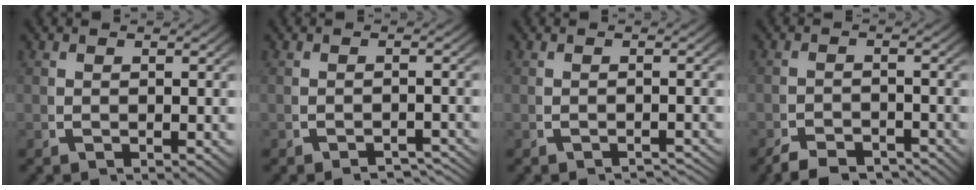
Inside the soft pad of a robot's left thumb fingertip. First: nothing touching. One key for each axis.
{"total": 4.0, "fx": -3.7, "fy": 1.0, "fz": 1.2, "tx": -0.007, "ty": -0.007, "tz": -0.055}
{"total": 4.0, "fx": -3.9, "fy": 0.7, "fz": 0.7, "tx": -0.003, "ty": -0.005, "tz": -0.058}
{"total": 3.3, "fx": -3.1, "fy": 0.9, "fz": 0.8, "tx": -0.002, "ty": -0.010, "tz": -0.055}